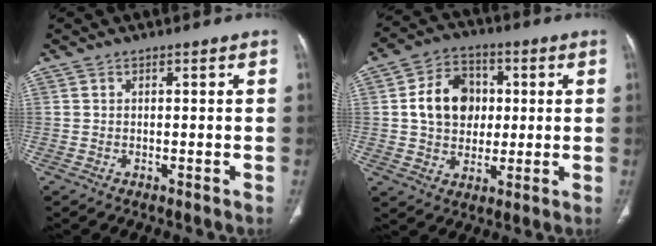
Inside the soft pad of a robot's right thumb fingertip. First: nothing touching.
{"total": 12.3, "force": [1.4, 9.8, 7.2], "torque": [-0.089, 0.010, 0.021]}